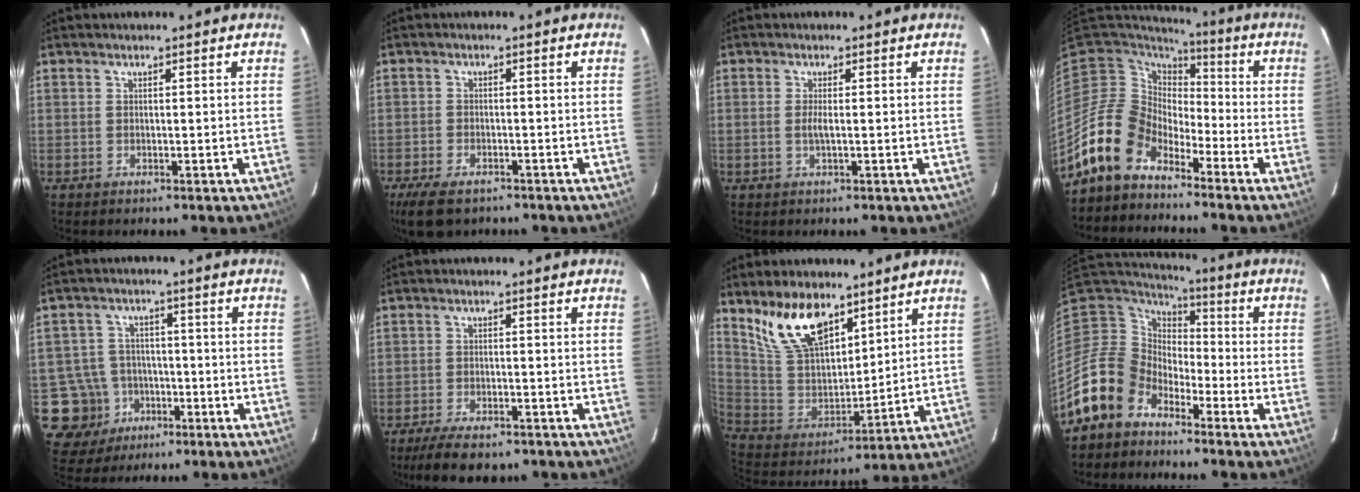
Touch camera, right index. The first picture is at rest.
{"total": 7.3, "force": [-5.3, 3.5, 3.6], "torque": [-0.096, -0.014, -0.094]}
{"total": 1.7, "force": [-0.2, 0.0, 1.7], "torque": [-0.033, -0.002, -0.006]}
{"total": 11.3, "force": [-8.7, 6.7, 2.5], "torque": [-0.060, 0.027, -0.168]}
{"total": 9.3, "force": [-3.7, 8.5, 0.3], "torque": [-0.032, 0.031, -0.053]}
{"total": 8.8, "force": [-7.1, 2.8, 4.4], "torque": [-0.104, -0.016, -0.114]}
{"total": 15.2, "force": [10.1, 7.3, 8.8], "torque": [-0.175, 0.009, 0.210]}
{"total": 10.3, "force": [-7.7, 6.8, 1.1], "torque": [-0.041, 0.028, -0.151]}